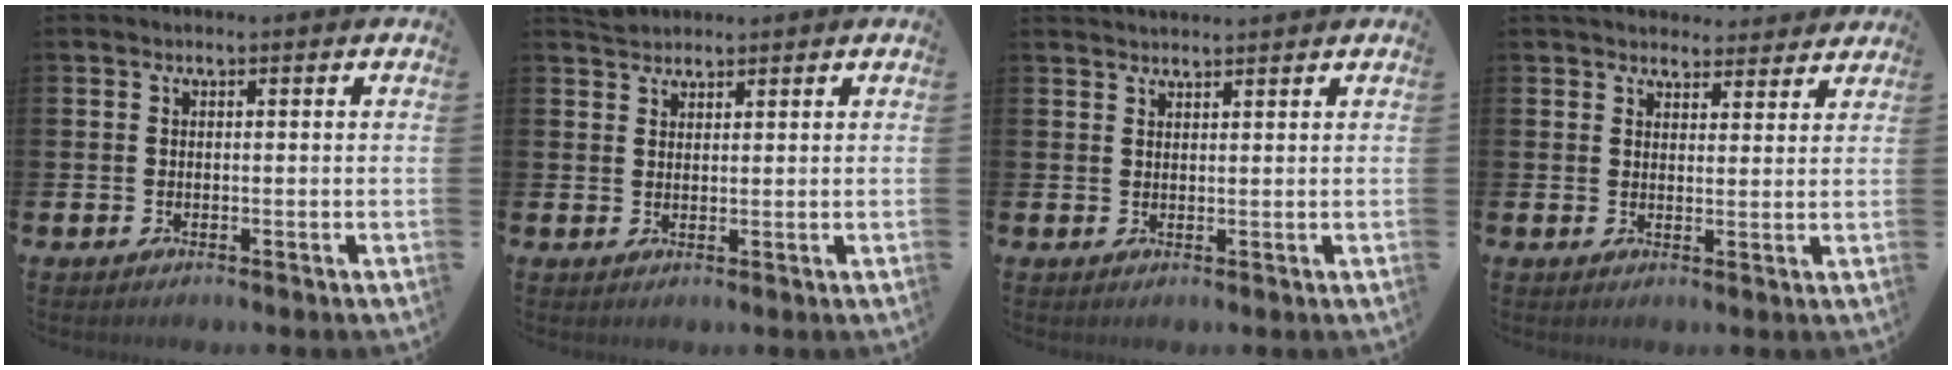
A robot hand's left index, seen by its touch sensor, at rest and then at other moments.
{"total": 2.2, "force": [2.1, 0.6, -0.1], "torque": [0.012, -0.005, 0.038]}
{"total": 1.8, "force": [1.8, 0.1, 0.0], "torque": [-0.001, -0.006, 0.031]}
{"total": 4.2, "force": [4.0, 1.2, 0.2], "torque": [-0.005, -0.020, 0.072]}